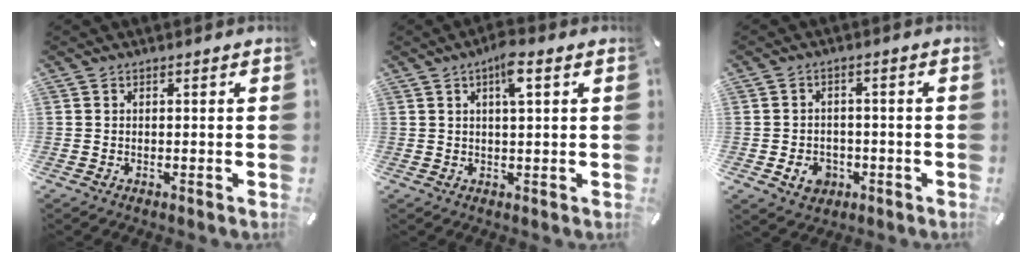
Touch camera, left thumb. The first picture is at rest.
{"total": 5.4, "force": [2.3, 1.2, 4.7], "torque": [-0.083, 0.000, 0.035]}
{"total": 5.8, "force": [-1.9, 4.8, 2.7], "torque": [-0.050, 0.005, -0.033]}